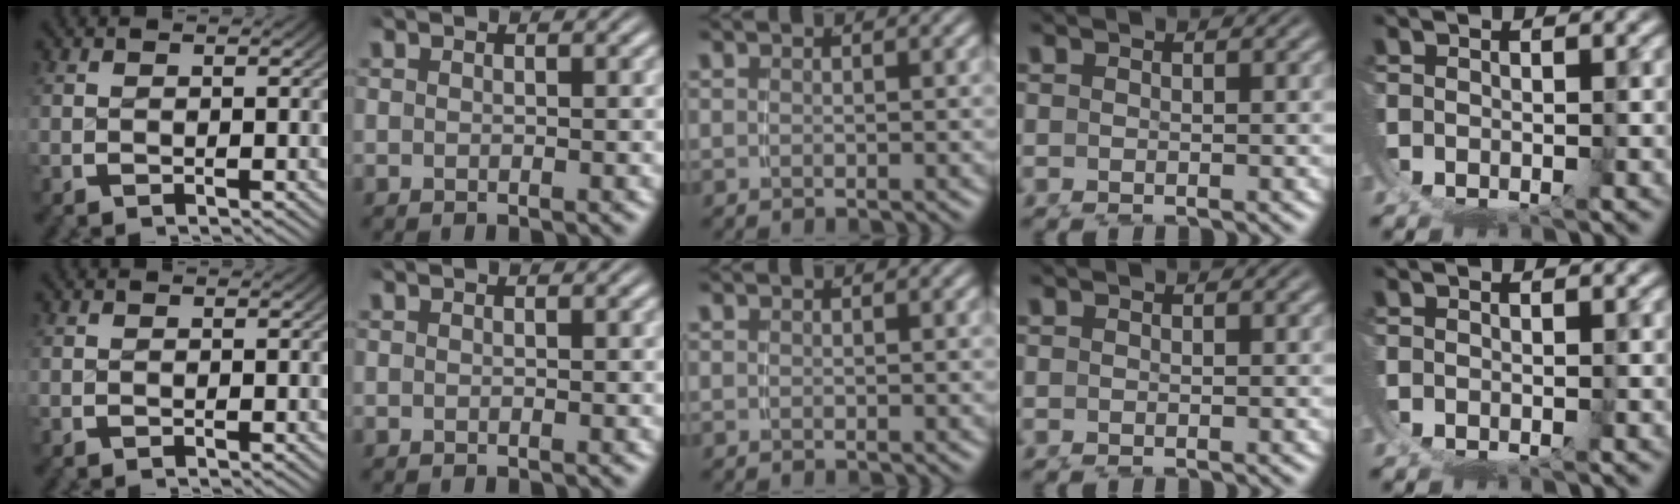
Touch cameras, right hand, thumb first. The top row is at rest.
{}